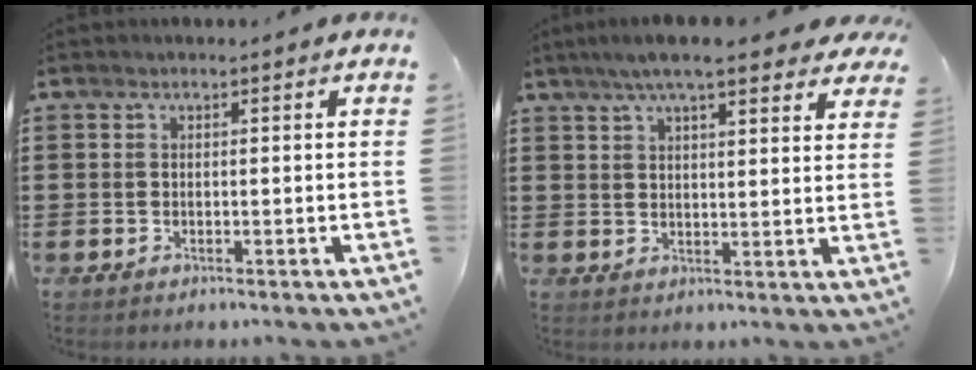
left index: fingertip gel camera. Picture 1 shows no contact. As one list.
[{"total": 7.7, "force": [6.2, 1.0, 4.5], "torque": [-0.094, -0.009, 0.110]}]